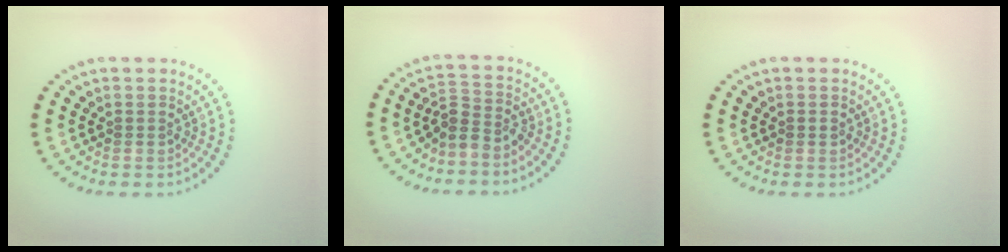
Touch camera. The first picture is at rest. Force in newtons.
{"total": 2.5, "press": 1.9, "slide": 1.6}
{"total": 0.6, "press": 0.6, "slide": 0.1}